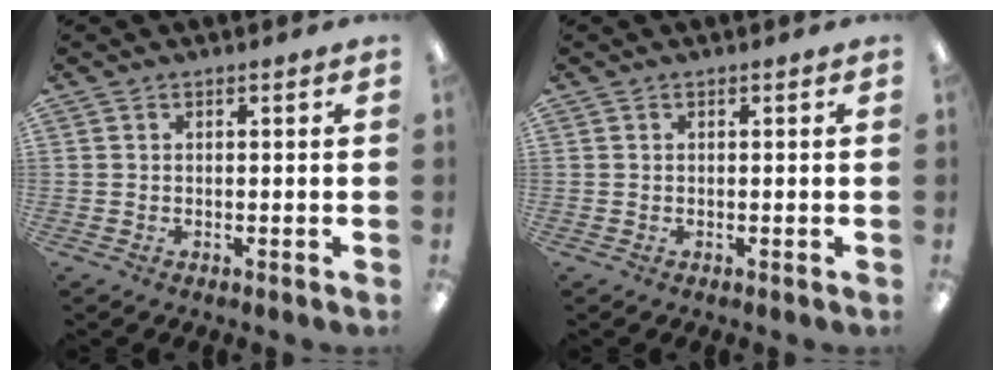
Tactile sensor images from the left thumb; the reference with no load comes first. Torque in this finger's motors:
{"motor_torque": [-0.06, 0.05, -0.08, 0.06, 0.00]}